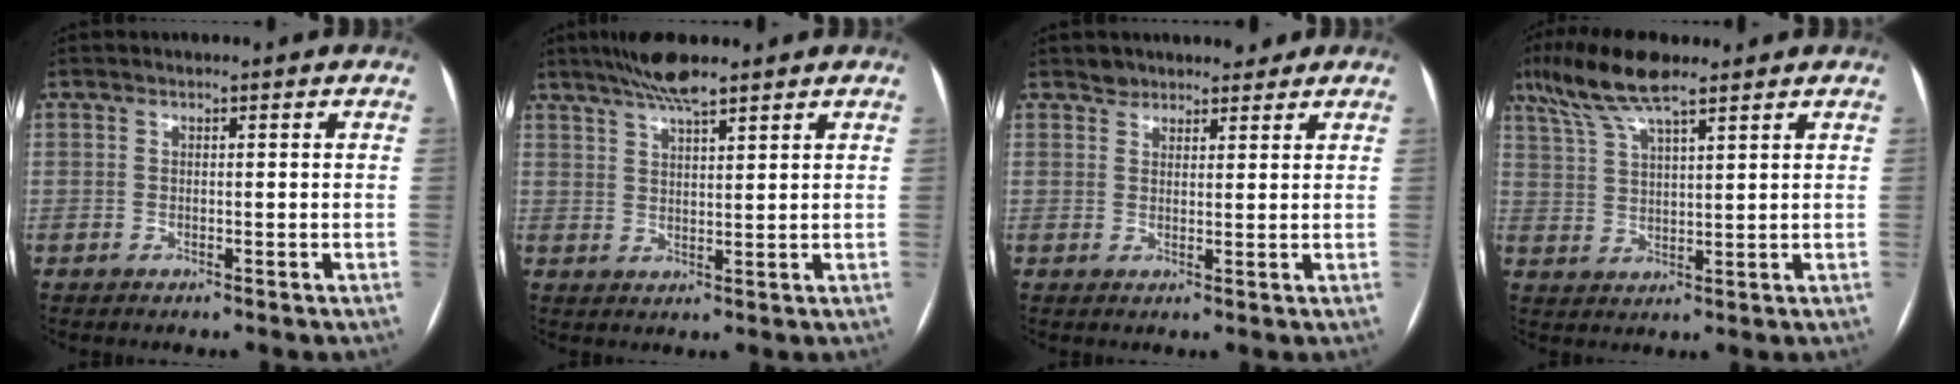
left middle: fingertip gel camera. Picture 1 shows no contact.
{"total": 6.2, "force": [4.9, 0.4, 3.7], "torque": [-0.069, 0.013, 0.088]}
{"total": 3.6, "force": [3.1, 1.8, 0.3], "torque": [0.006, 0.009, 0.045]}
{"total": 9.4, "force": [6.9, 1.4, 6.2], "torque": [-0.132, 0.021, 0.130]}